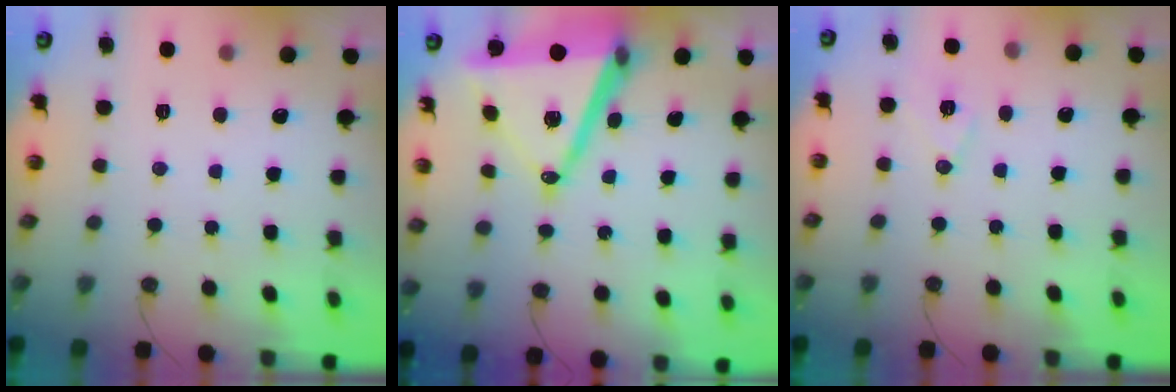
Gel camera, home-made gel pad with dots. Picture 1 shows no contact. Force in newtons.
{"total": 16.3, "press": 15.8, "slide": 4.0}
{"total": 7.6, "press": 6.7, "slide": 3.7}